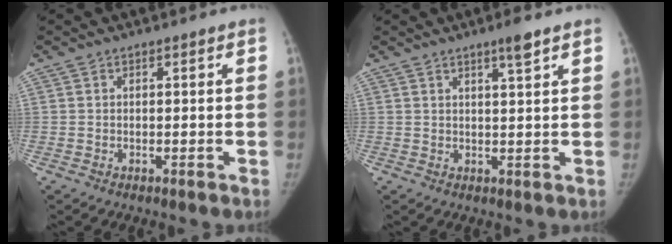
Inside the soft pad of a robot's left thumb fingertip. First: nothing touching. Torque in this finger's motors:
{"motor_torque": [0.39, -0.21, 0.74, -0.22, 0.04]}